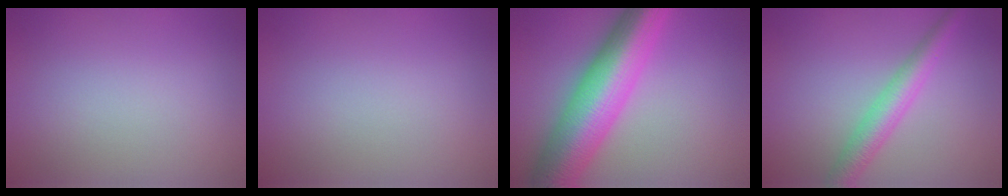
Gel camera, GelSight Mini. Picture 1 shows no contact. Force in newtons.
{"total": 0.0}
{"total": 11.1, "press": 11.1, "slide": 0.2}
{"total": 3.8, "press": 3.8, "slide": 0.1}